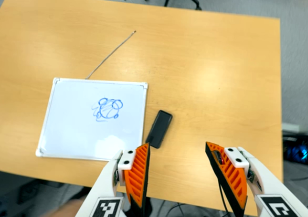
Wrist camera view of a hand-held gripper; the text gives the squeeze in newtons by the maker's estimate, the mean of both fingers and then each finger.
{"total": 0.0}